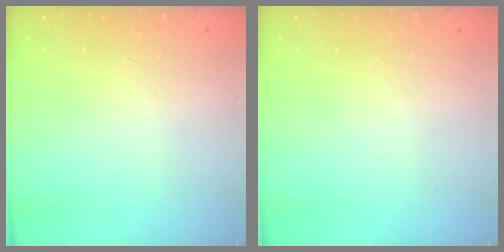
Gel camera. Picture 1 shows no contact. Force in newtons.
{"total": 0.0}